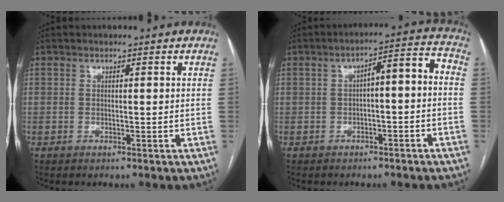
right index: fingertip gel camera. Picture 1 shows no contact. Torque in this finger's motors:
{"motor_torque": [0.42, 0.26, 0.06, 0.04]}